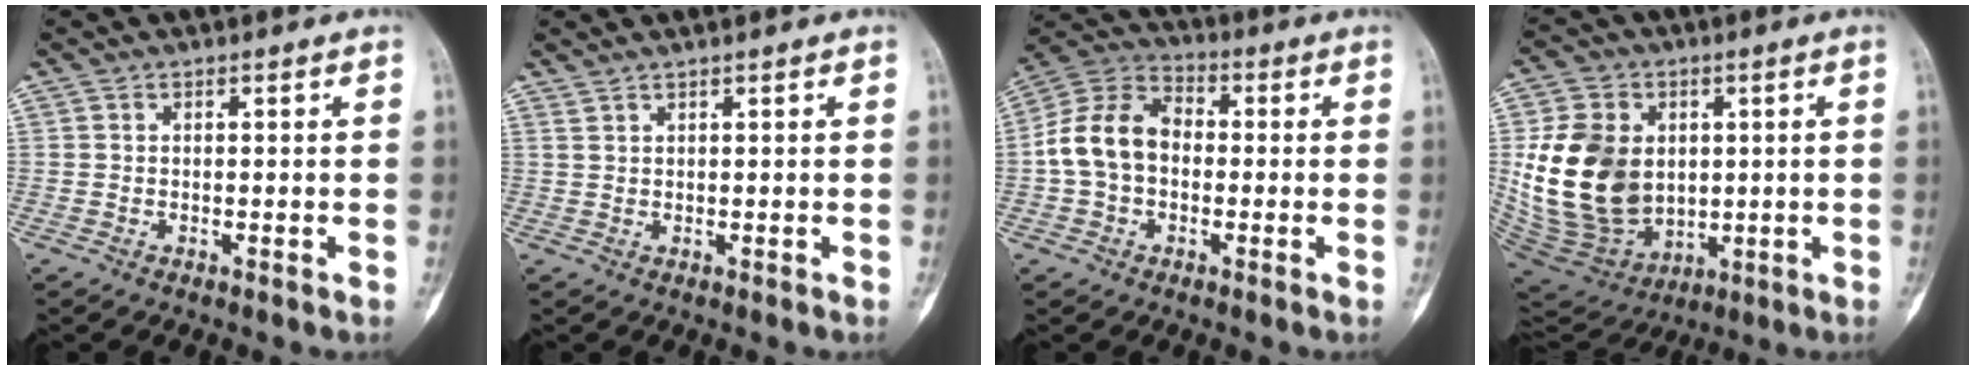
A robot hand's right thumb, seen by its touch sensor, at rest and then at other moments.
{"total": 1.2, "force": [1.1, 0.0, 0.5], "torque": [-0.008, 0.000, 0.024]}
{"total": 11.9, "force": [-0.8, 8.8, 8.0], "torque": [-0.138, 0.039, -0.028]}
{"total": 19.5, "force": [1.5, 14.6, 12.7], "torque": [-0.214, -0.013, 0.051]}